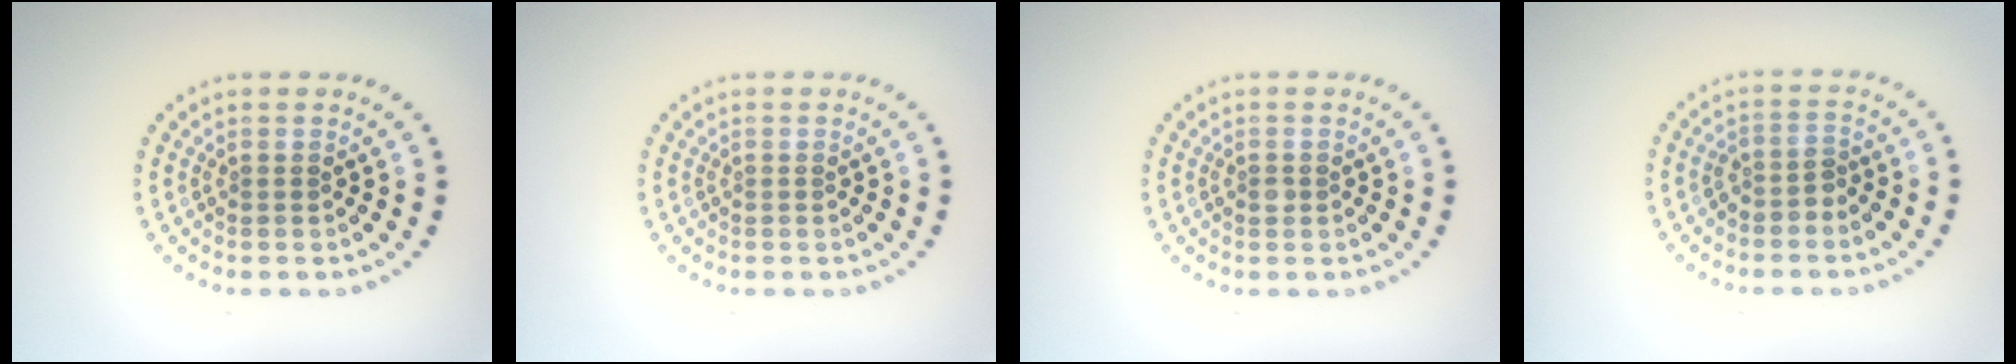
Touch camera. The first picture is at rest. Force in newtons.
{"total": 0.0}
{"total": 0.8, "press": 0.8, "slide": 0.1}
{"total": 1.5, "press": 1.2, "slide": 0.8}